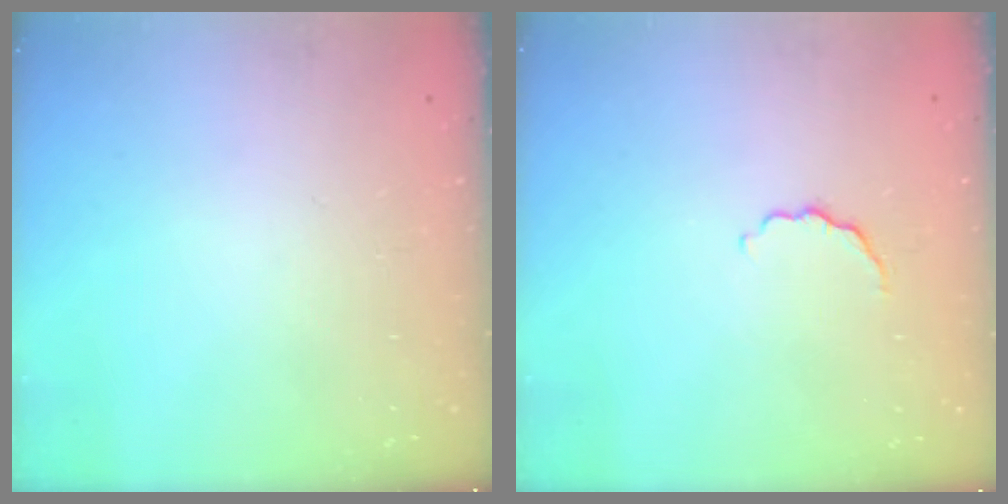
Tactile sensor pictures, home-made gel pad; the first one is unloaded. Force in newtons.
{"total": 4.1, "press": 4.0, "slide": 1.0}